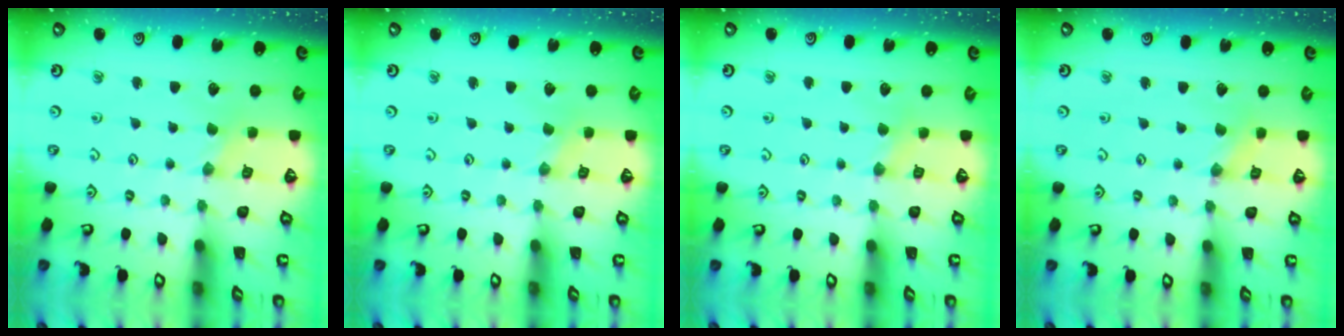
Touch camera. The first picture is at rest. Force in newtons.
{"total": 0.0}
{"total": 1.6, "press": 1.6, "slide": 0.4}
{"total": 0.0}